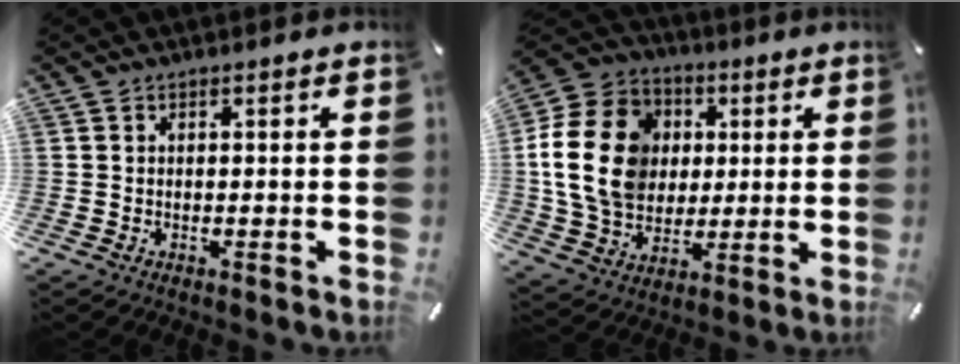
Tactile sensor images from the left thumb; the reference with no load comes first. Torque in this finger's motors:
{"motor_torque": [1.02, 0.86, 1.63, -1.14, 0.67]}